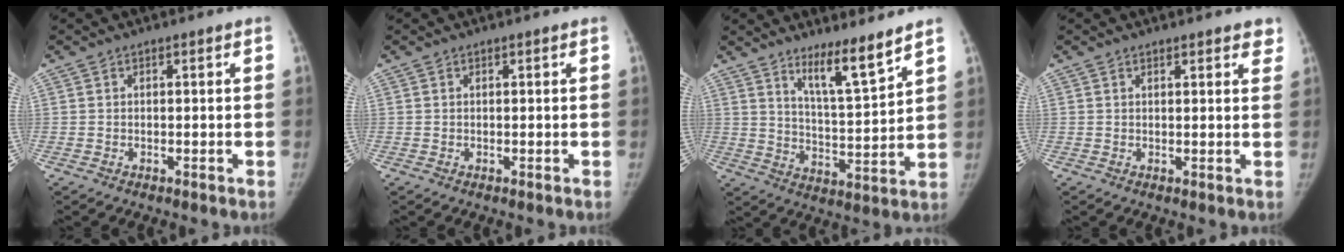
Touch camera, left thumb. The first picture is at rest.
{"total": 0.0}
{"total": 9.4, "force": [7.2, 0.8, 6.0], "torque": [-0.096, -0.069, 0.129]}
{"total": 4.0, "force": [3.2, 1.3, 2.1], "torque": [0.001, -0.008, 0.035]}